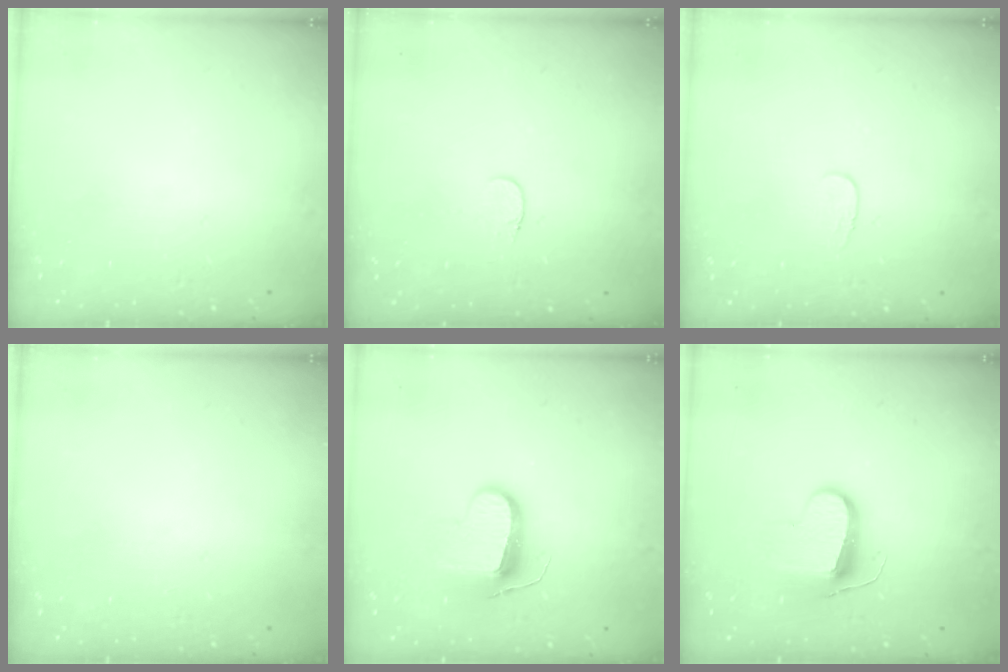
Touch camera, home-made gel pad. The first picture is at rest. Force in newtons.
{"total": 3.4, "press": 3.3, "slide": 0.4}
{"total": 3.7, "press": 3.7, "slide": 0.4}
{"total": 0.0}
{"total": 9.9, "press": 9.9, "slide": 0.2}
{"total": 9.4, "press": 9.4, "slide": 0.5}